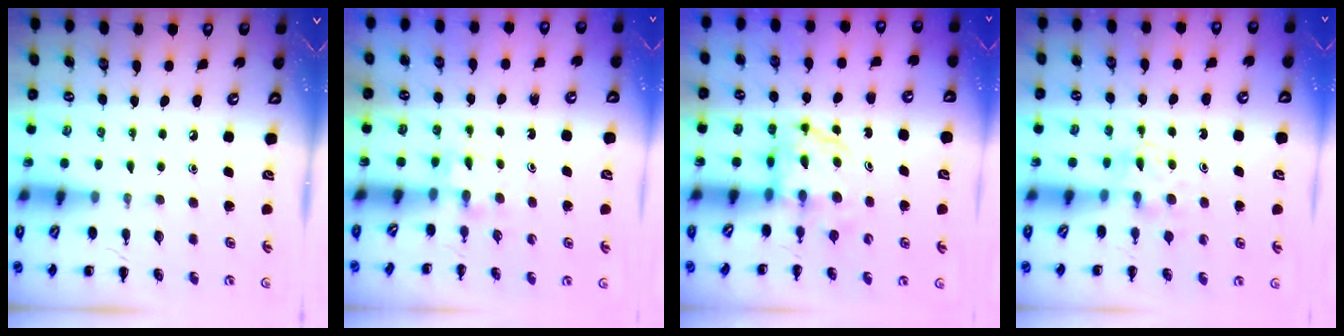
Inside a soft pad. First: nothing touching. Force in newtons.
{"total": 1.7, "press": 1.4, "slide": 0.9}
{"total": 3.9, "press": 3.9, "slide": 0.3}
{"total": 4.0, "press": 3.8, "slide": 1.3}